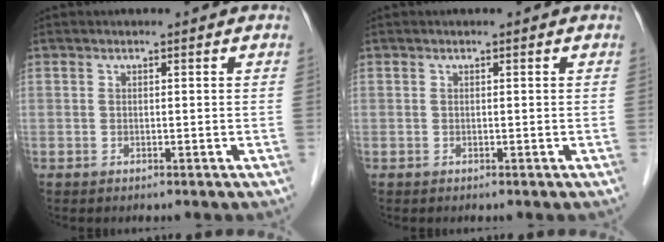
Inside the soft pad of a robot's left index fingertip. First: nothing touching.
{"total": 0.0}